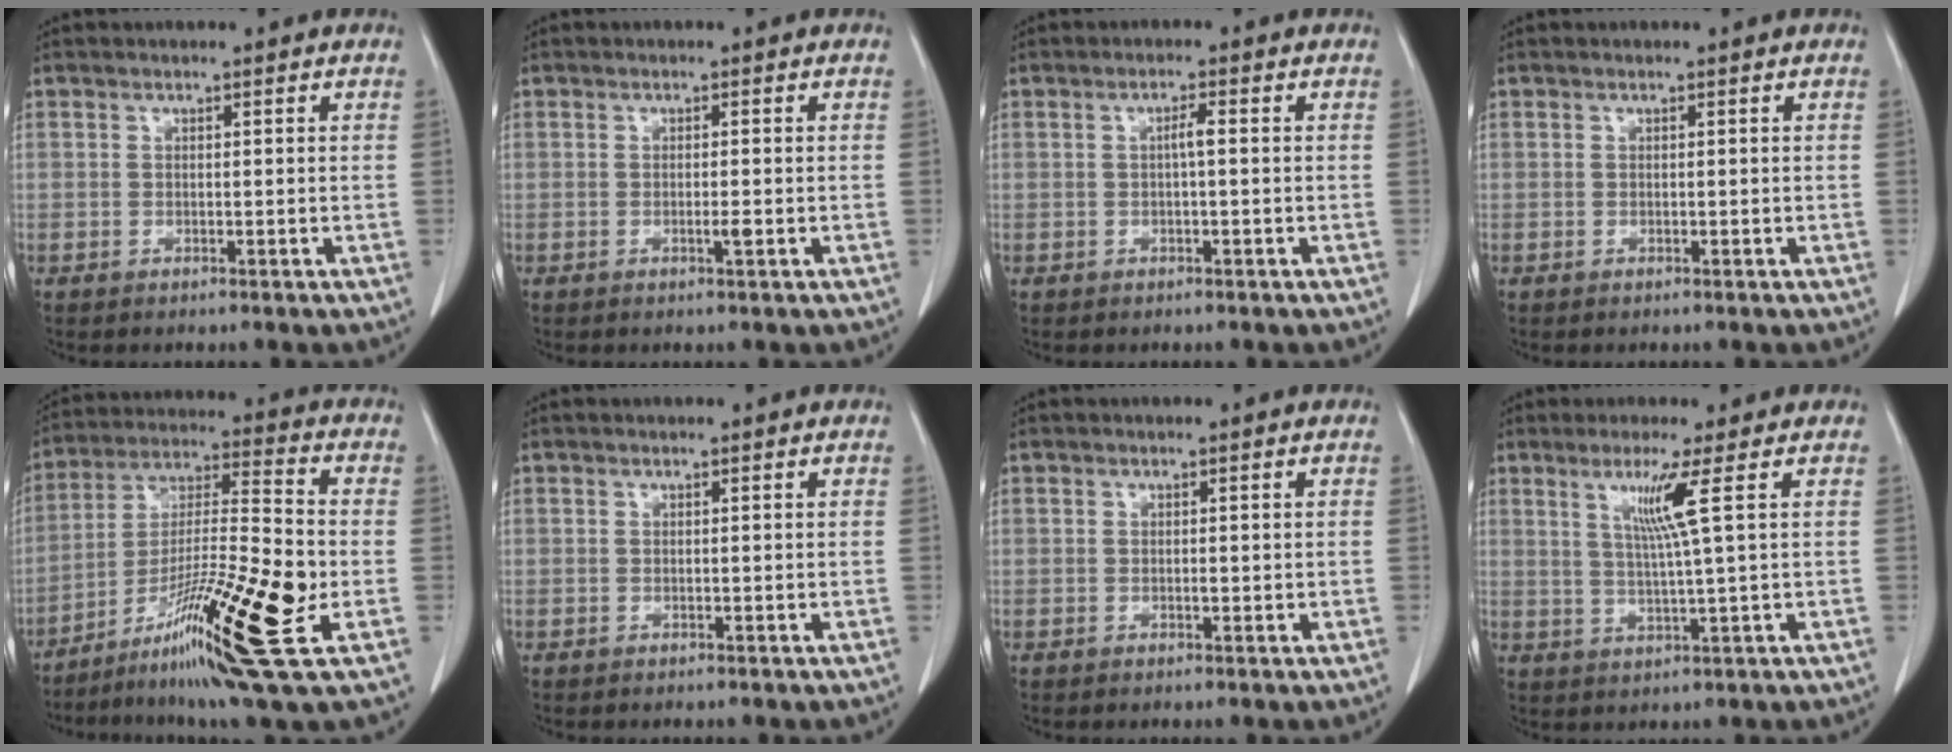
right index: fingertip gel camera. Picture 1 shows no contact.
{"total": 1.4, "force": [-0.3, 0.1, 1.3], "torque": [-0.022, -0.002, -0.006]}
{"total": 1.7, "force": [0.1, 0.1, 1.7], "torque": [-0.028, 0.004, -0.001]}
{"total": 0.0}
{"total": 19.4, "force": [-7.9, 0.7, 17.7], "torque": [-0.314, -0.026, -0.139]}
{"total": 0.0}
{"total": 0.9, "force": [-0.1, 0.4, 0.8], "torque": [-0.011, 0.000, -0.001]}
{"total": 5.4, "force": [2.1, -1.7, 4.7], "torque": [-0.093, -0.010, 0.043]}